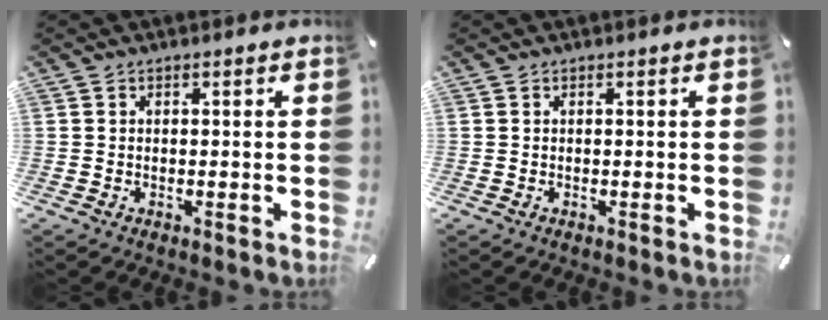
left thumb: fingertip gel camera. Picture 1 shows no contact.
{"total": 0.0}